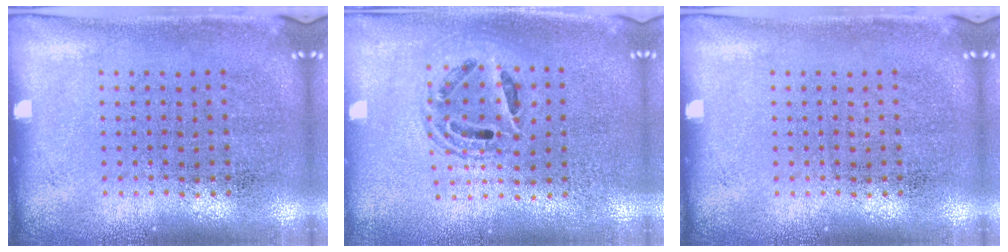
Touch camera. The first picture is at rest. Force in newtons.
{"total": 1.5, "press": 1.3, "slide": 0.7}
{"total": 0.0}